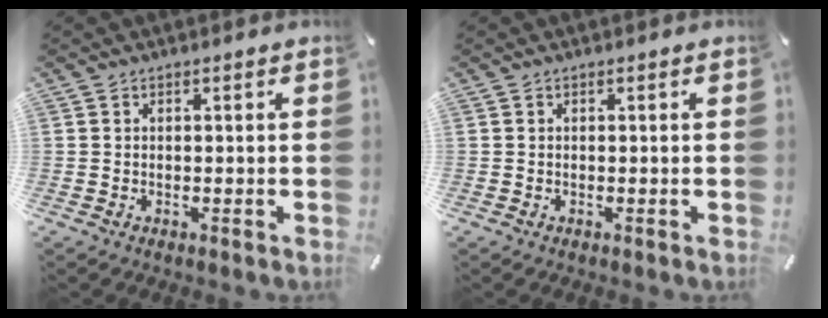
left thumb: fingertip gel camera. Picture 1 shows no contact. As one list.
[{"total": 0.0}]